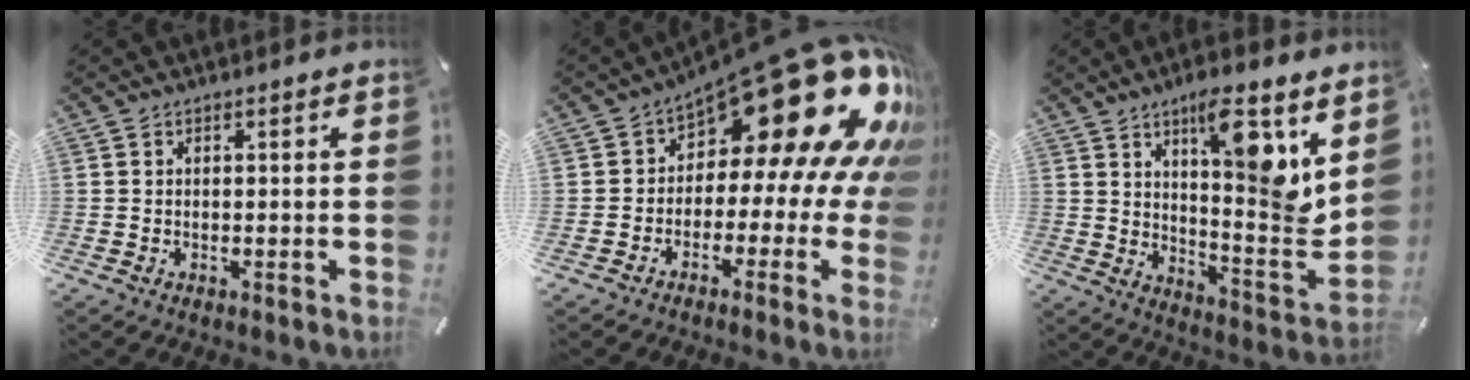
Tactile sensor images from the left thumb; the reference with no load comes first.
{"total": 24.9, "force": [12.0, 10.8, 19.0], "torque": [-0.267, -0.100, 0.214]}
{"total": 13.4, "force": [7.8, 2.4, 10.6], "torque": [-0.138, -0.073, 0.123]}